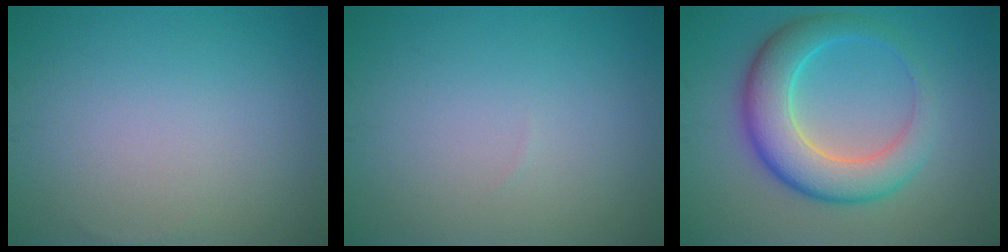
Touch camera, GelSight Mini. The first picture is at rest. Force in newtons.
{"total": 0.0}
{"total": 7.2, "press": 7.2, "slide": 0.2}